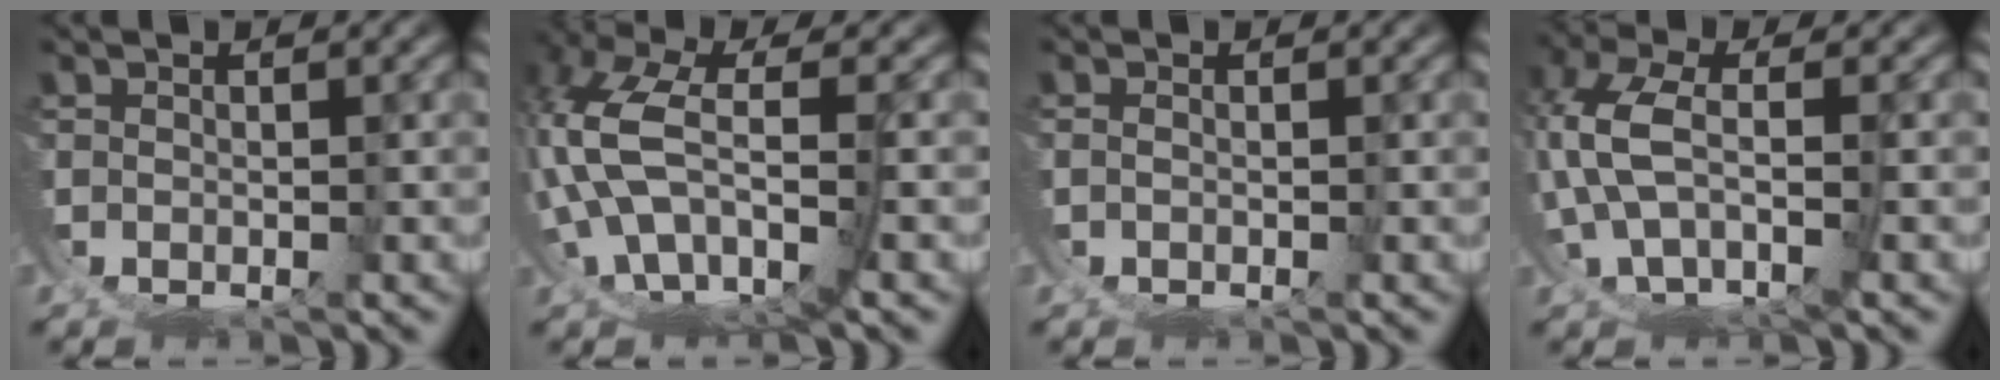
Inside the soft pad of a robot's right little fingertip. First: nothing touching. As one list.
[{"total": 8.3, "force": [-0.9, 5.6, 6.1], "torque": [-0.156, -0.026, -0.005]}, {"total": 1.0, "force": [0.0, -1.0, 0.3], "torque": [0.001, 0.001, 0.000]}, {"total": 4.6, "force": [0.1, 1.7, 4.3], "torque": [-0.100, -0.005, 0.009]}]